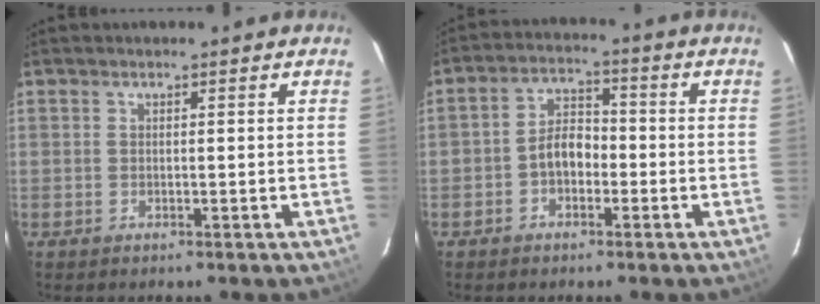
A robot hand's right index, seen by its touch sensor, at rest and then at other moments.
{"total": 5.2, "force": [-2.0, 3.5, 3.3], "torque": [-0.058, 0.021, -0.033]}